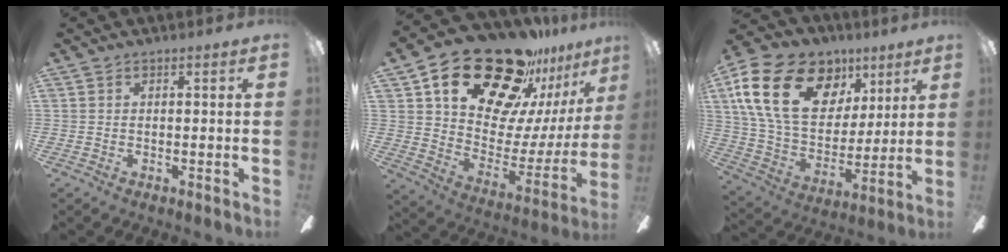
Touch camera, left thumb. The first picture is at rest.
{"total": 27.6, "force": [20.1, 13.4, 13.3], "torque": [-0.201, -0.134, 0.367]}
{"total": 24.9, "force": [10.6, 16.5, 15.4], "torque": [-0.284, -0.030, 0.193]}